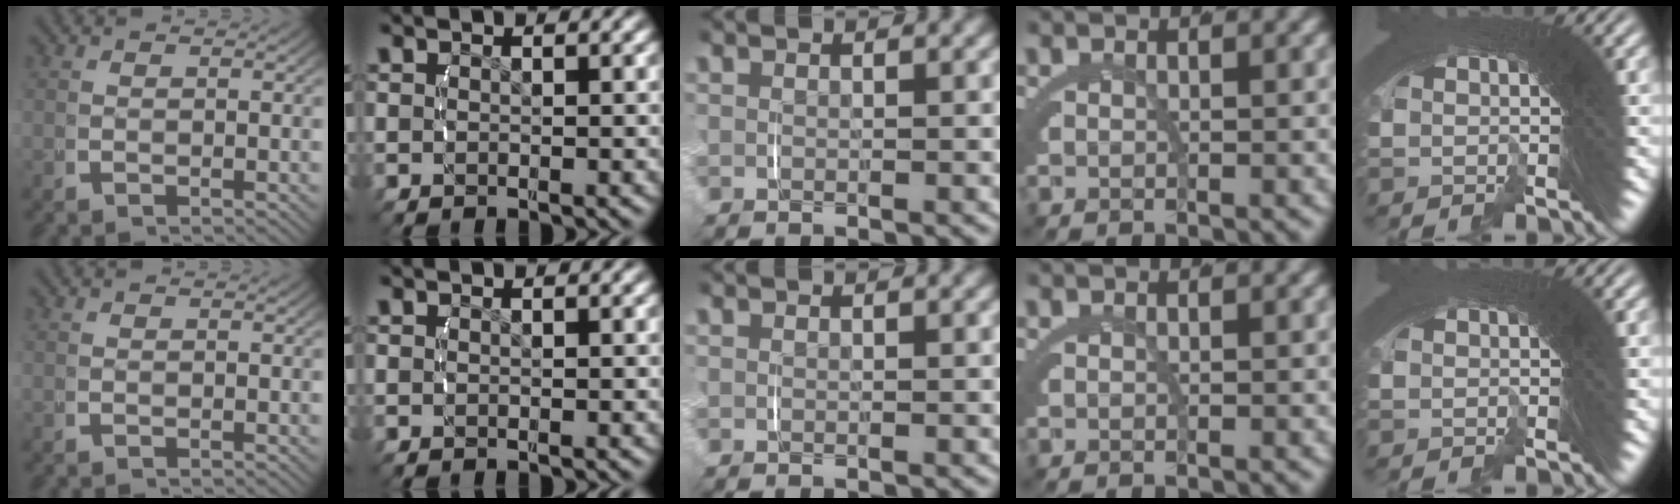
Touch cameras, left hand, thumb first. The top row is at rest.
{}